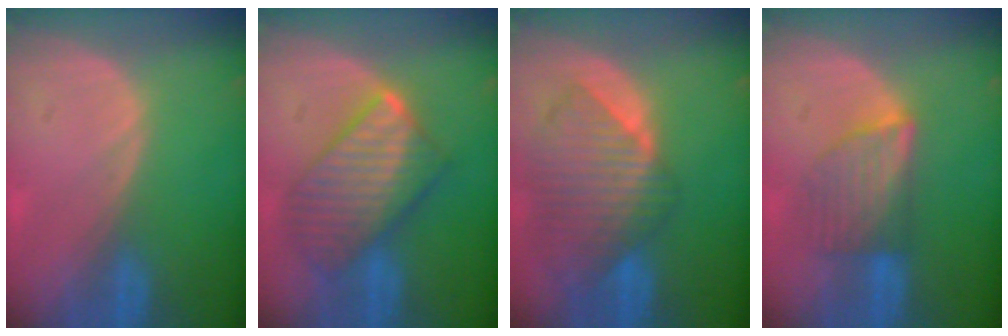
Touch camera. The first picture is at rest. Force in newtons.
{"total": 9.6, "press": 9.6, "slide": 0.9}
{"total": 10.1, "press": 8.8, "slide": 5.0}
{"total": 6.0, "press": 6.0, "slide": 0.7}